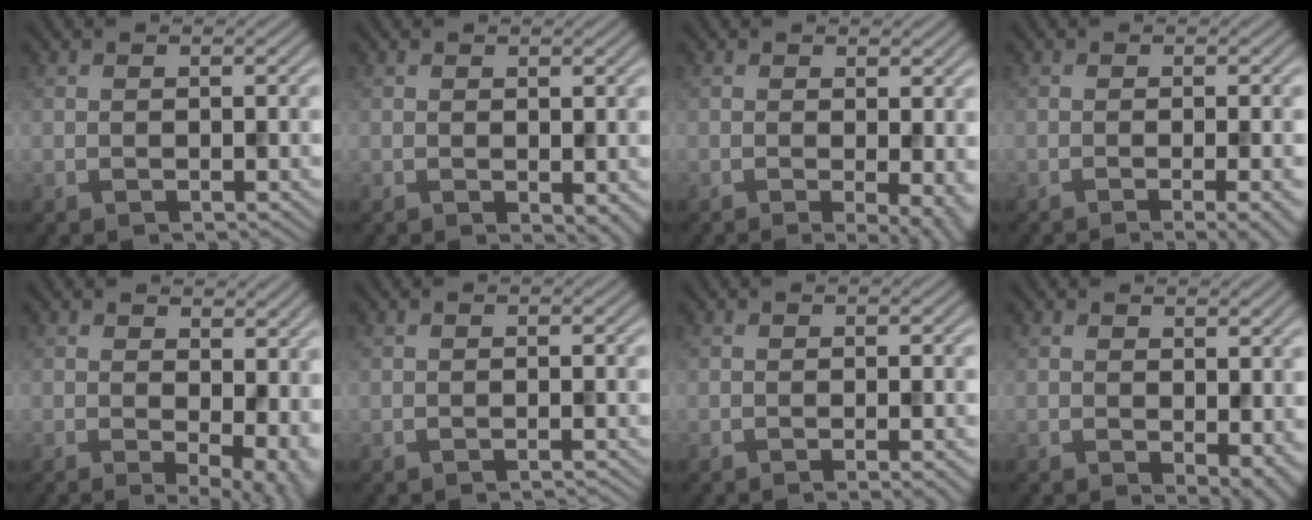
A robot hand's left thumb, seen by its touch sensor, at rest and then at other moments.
{"total": 2.0, "force": [-0.3, 1.0, 1.7], "torque": [-0.023, -0.009, -0.002]}
{"total": 4.1, "force": [-0.6, 1.0, 4.0], "torque": [-0.056, -0.009, -0.008]}
{"total": 4.0, "force": [-1.5, 0.8, 3.6], "torque": [-0.043, 0.001, -0.026]}
{"total": 6.9, "force": [0.5, 3.3, 6.1], "torque": [-0.088, -0.011, 0.017]}
{"total": 0.9, "force": [-0.8, 0.1, 0.5], "torque": [-0.001, 0.001, -0.019]}
{"total": 2.0, "force": [-0.8, 0.5, 1.8], "torque": [-0.017, 0.001, -0.018]}
{"total": 3.9, "force": [-0.5, 2.0, 3.3], "torque": [-0.044, -0.012, -0.001]}